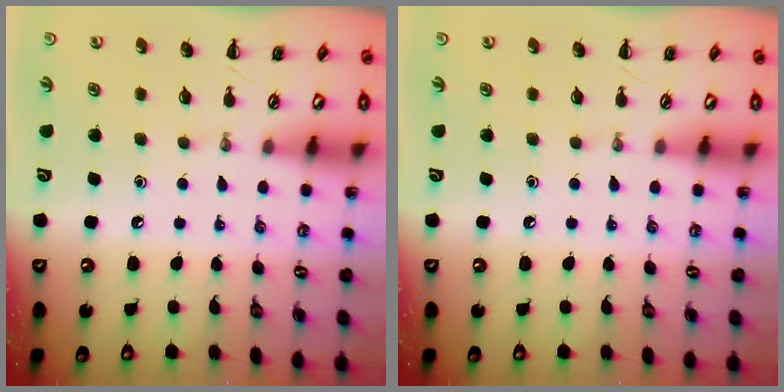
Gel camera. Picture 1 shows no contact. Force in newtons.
{"total": 0.0}